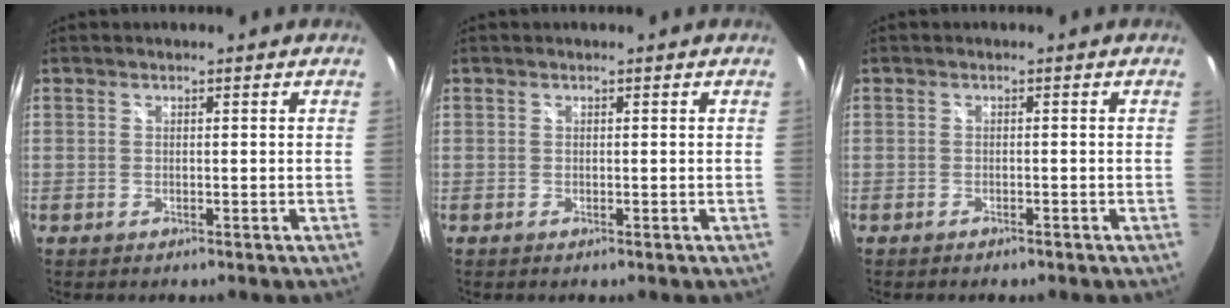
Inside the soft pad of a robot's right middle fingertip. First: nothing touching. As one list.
[{"total": 0.0}, {"total": 1.4, "force": [-1.2, 0.5, 0.6], "torque": [-0.013, -0.003, -0.019]}]